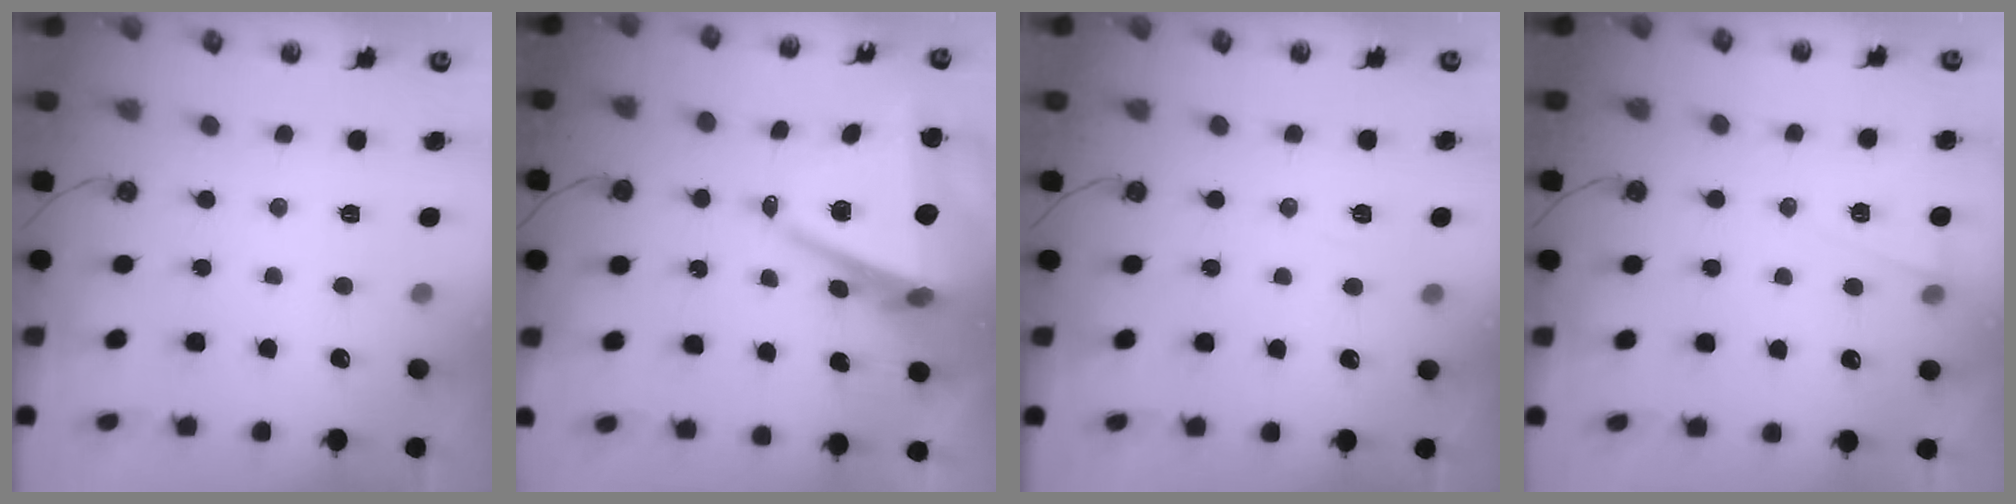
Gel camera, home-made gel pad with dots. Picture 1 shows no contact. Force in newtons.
{"total": 10.0, "press": 9.1, "slide": 4.3}
{"total": 5.6, "press": 5.3, "slide": 1.8}
{"total": 5.4, "press": 3.3, "slide": 4.2}